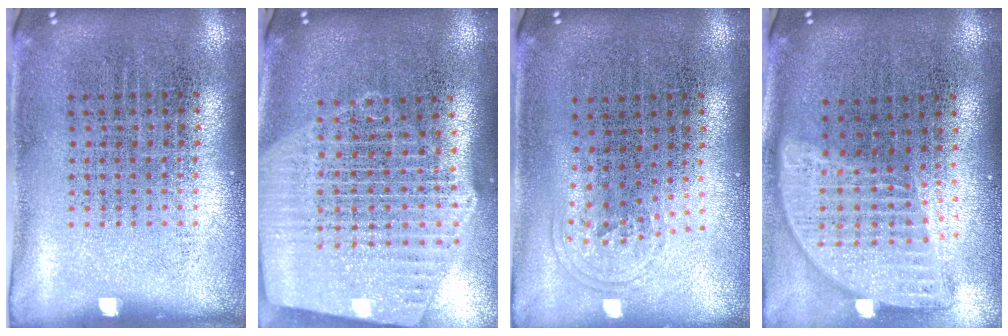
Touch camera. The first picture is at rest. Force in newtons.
{"total": 2.7, "press": 2.3, "slide": 1.4}
{"total": 0.9, "press": 0.7, "slide": 0.7}
{"total": 2.0, "press": 1.6, "slide": 1.1}